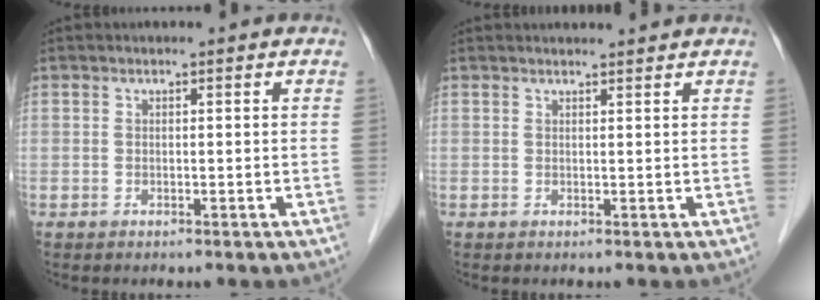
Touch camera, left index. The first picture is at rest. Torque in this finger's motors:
{"motor_torque": [-0.22, -0.44, 0.11, 0.02]}